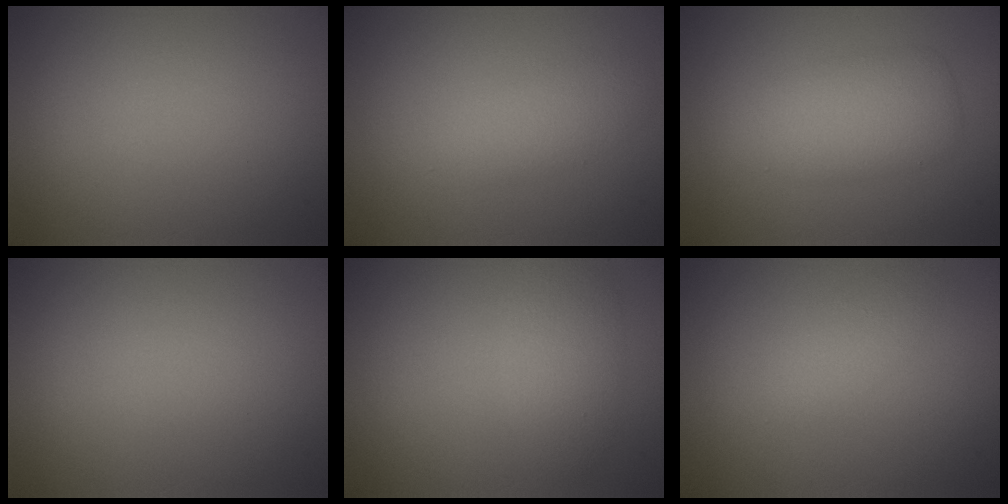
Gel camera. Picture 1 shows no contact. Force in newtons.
{"total": 2.0, "press": 2.0, "slide": 0.1}
{"total": 3.8, "press": 3.8, "slide": 0.1}
{"total": 0.0}
{"total": 2.7, "press": 2.7, "slide": 0.1}
{"total": 1.7, "press": 1.7, "slide": 0.0}